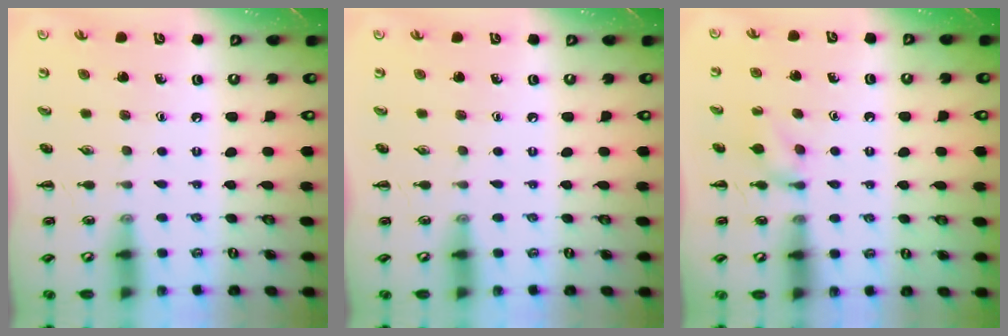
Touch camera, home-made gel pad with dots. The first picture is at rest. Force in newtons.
{"total": 0.0}
{"total": 4.5, "press": 4.2, "slide": 1.5}